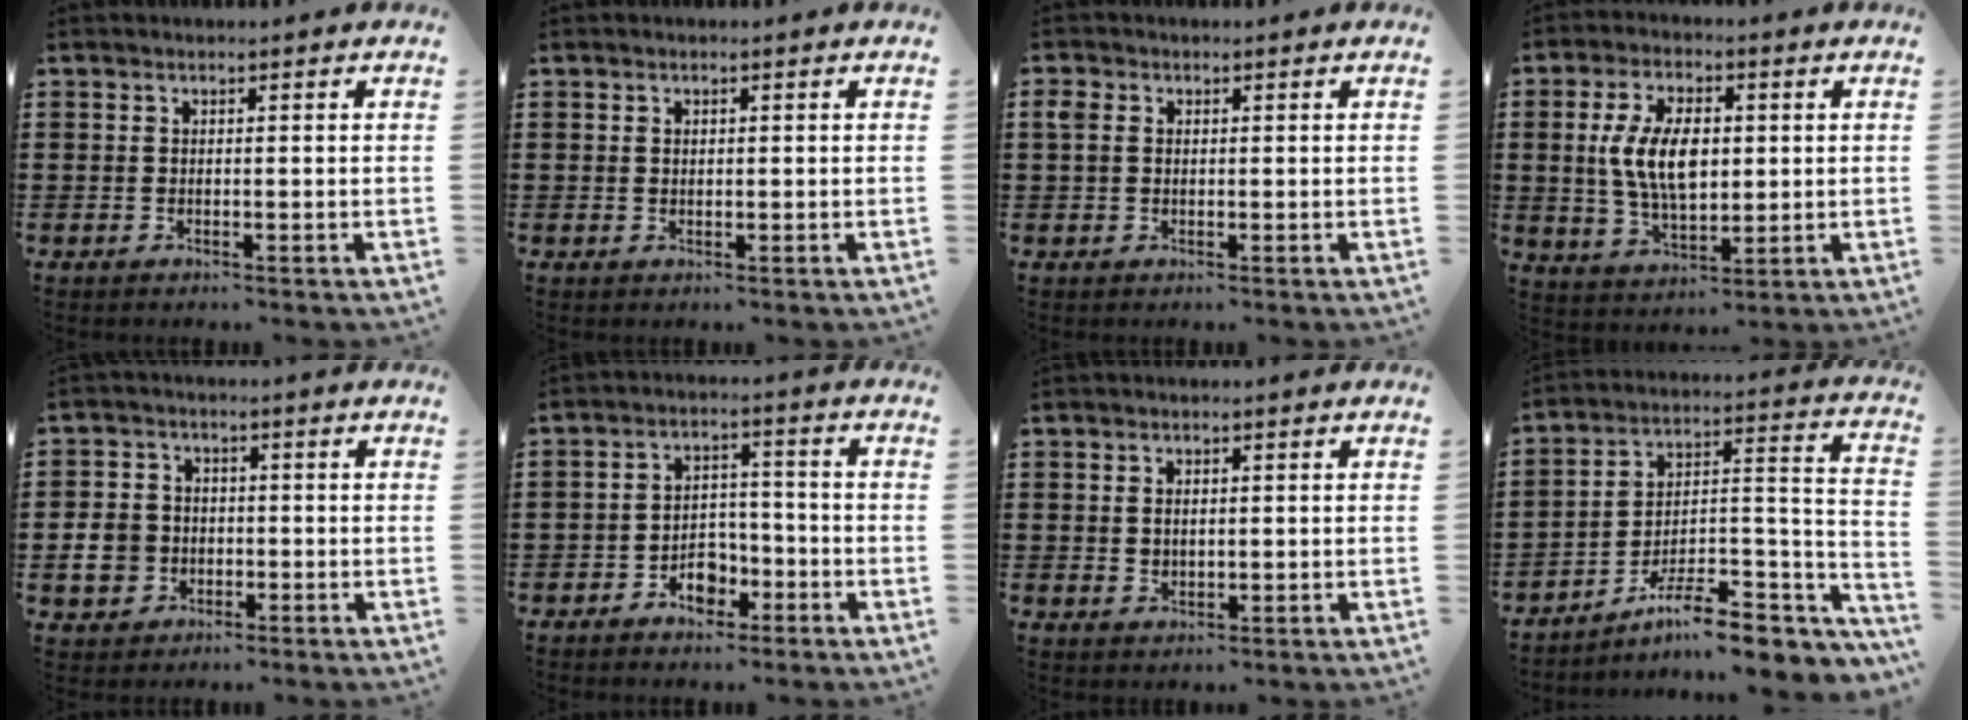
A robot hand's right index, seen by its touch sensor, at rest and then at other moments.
{"total": 0.6, "force": [0.4, 0.5, 0.2], "torque": [-0.006, 0.002, 0.007]}
{"total": 2.0, "force": [0.4, 1.6, 1.1], "torque": [-0.025, 0.009, 0.007]}
{"total": 9.2, "force": [0.9, 5.0, 7.8], "torque": [-0.163, 0.006, 0.011]}
{"total": 5.9, "force": [-1.4, 5.2, 2.5], "torque": [-0.077, 0.006, -0.029]}
{"total": 4.6, "force": [-2.9, 2.8, 2.2], "torque": [-0.039, 0.008, -0.053]}
{"total": 1.4, "force": [0.5, 0.9, 1.0], "torque": [-0.021, 0.005, 0.008]}
{"total": 9.5, "force": [-7.1, 2.9, 5.7], "torque": [-0.092, 0.010, -0.133]}